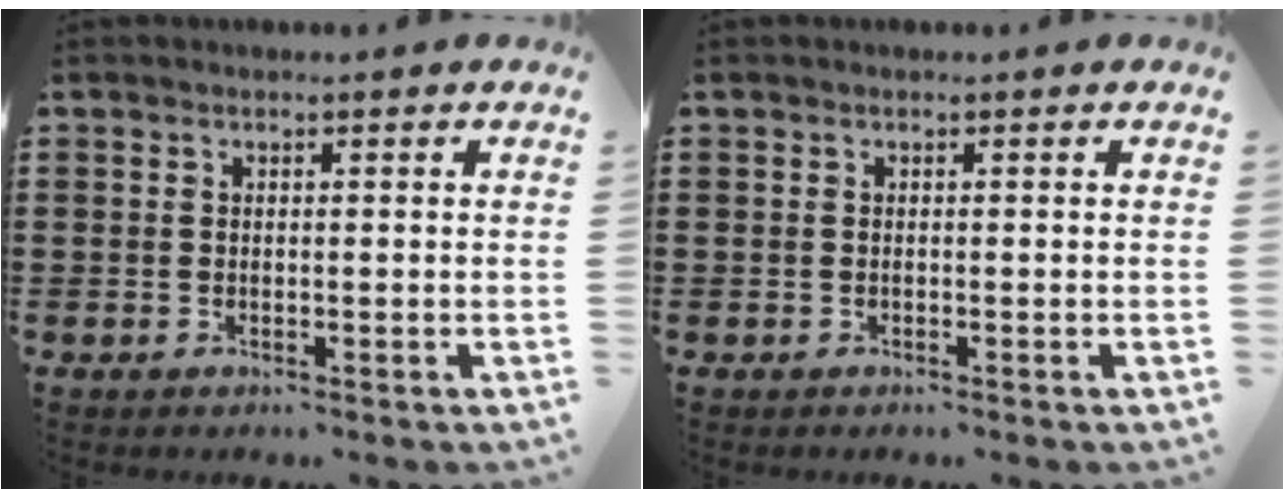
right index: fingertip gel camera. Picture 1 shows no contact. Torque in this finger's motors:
{"motor_torque": [-0.33, 1.74, 0.01, 0.02]}